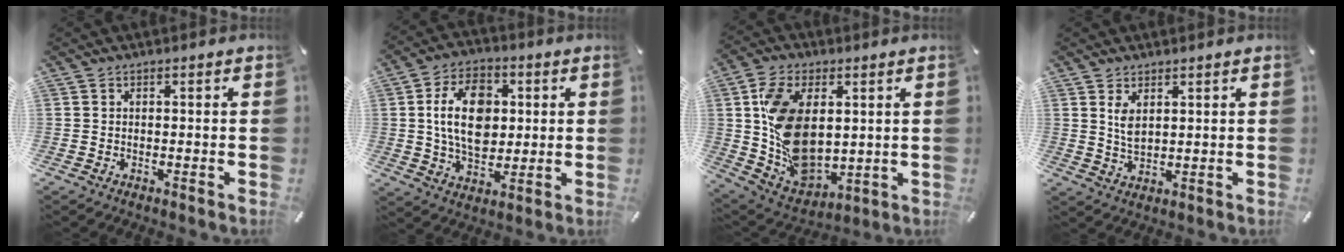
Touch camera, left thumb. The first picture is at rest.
{"total": 14.3, "force": [1.7, 10.1, 10.0], "torque": [-0.188, 0.010, 0.028]}
{"total": 17.1, "force": [2.8, 11.4, 12.3], "torque": [-0.254, -0.003, 0.062]}
{"total": 4.0, "force": [2.0, 2.0, 2.9], "torque": [-0.069, -0.001, 0.032]}